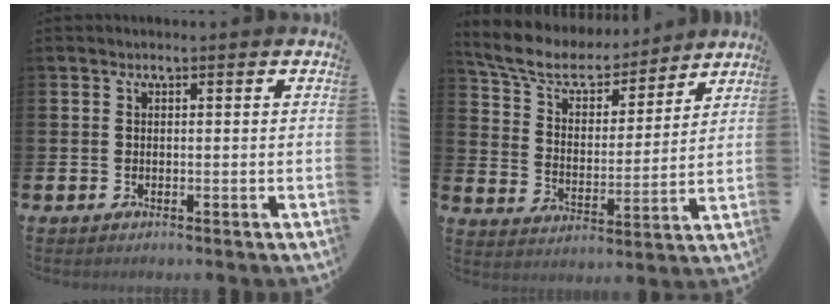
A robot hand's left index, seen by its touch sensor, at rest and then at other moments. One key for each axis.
{"total": 8.4, "fx": 7.4, "fy": 3.0, "fz": 2.5, "tx": -0.092, "ty": -0.047, "tz": 0.131}